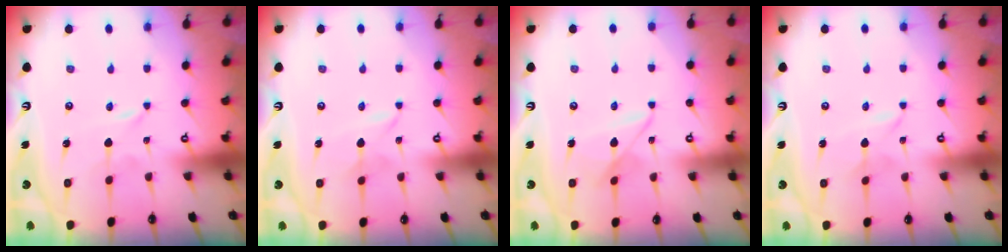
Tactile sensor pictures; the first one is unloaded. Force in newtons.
{"total": 1.0, "press": 1.0, "slide": 0.2}
{"total": 7.0, "press": 7.0, "slide": 0.4}
{"total": 1.0, "press": 1.0, "slide": 0.2}